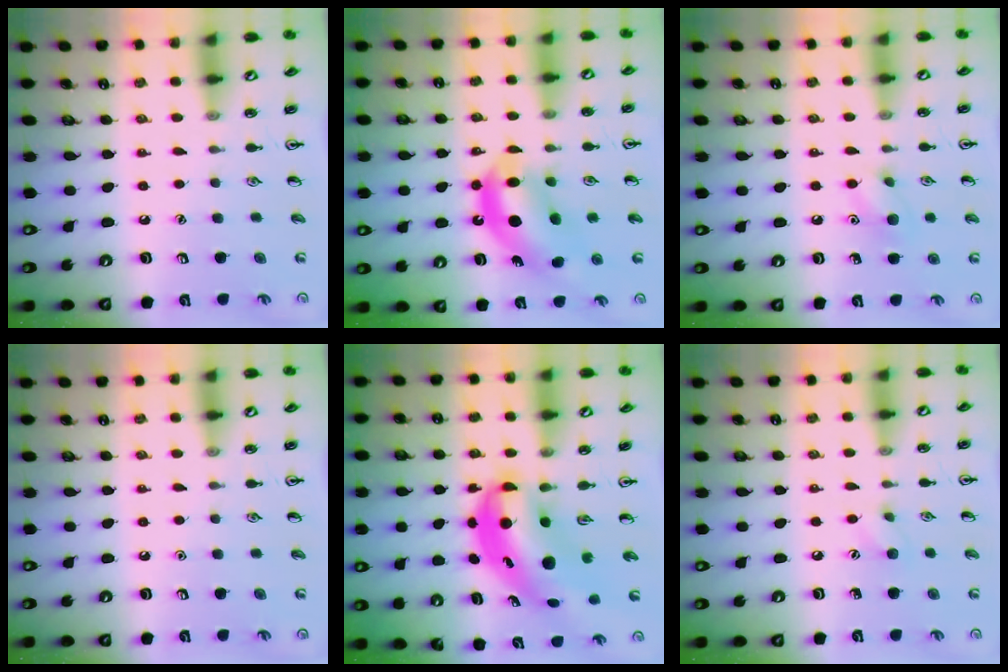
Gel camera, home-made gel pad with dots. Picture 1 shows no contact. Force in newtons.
{"total": 12.4, "press": 11.9, "slide": 3.6}
{"total": 7.3, "press": 7.1, "slide": 1.4}
{"total": 0.0}
{"total": 8.0, "press": 7.7, "slide": 2.1}
{"total": 5.0, "press": 4.8, "slide": 1.4}